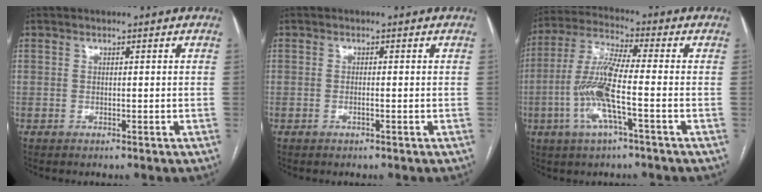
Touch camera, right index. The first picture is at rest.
{"total": 0.7, "force": [-0.3, 0.0, 0.6], "torque": [-0.012, 0.000, -0.004]}
{"total": 11.0, "force": [-2.8, 0.9, 10.6], "torque": [-0.226, 0.002, -0.061]}